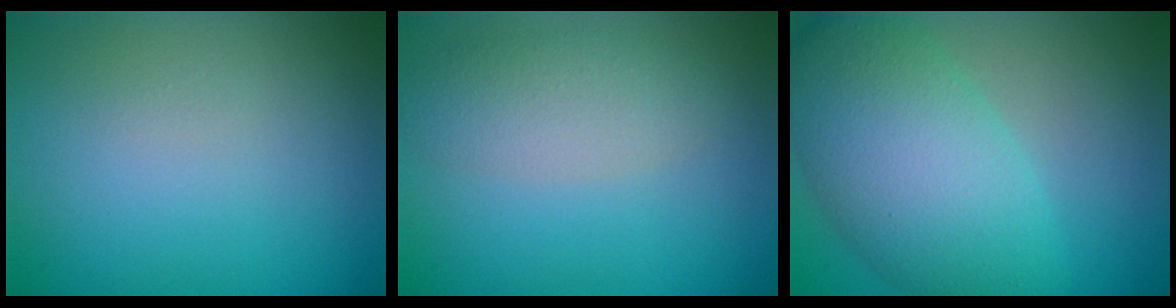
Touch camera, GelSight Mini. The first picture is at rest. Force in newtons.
{"total": 3.1, "press": 3.1, "slide": 0.1}
{"total": 8.7, "press": 8.7, "slide": 0.2}